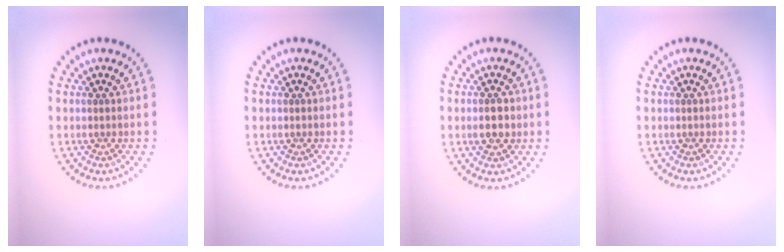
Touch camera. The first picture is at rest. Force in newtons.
{"total": 0.0}
{"total": 2.0, "press": 2.0, "slide": 0.1}
{"total": 0.0}